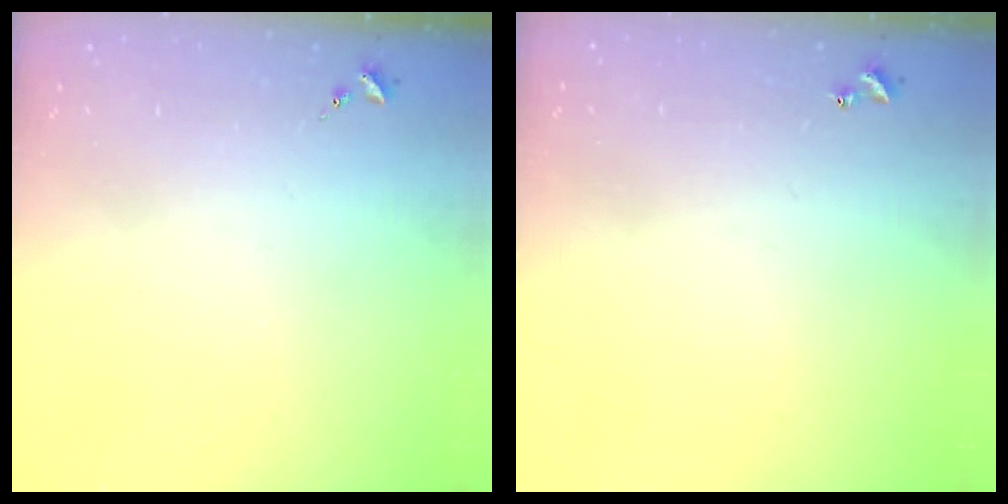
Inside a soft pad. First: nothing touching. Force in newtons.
{"total": 0.9, "press": 0.9, "slide": 0.2}